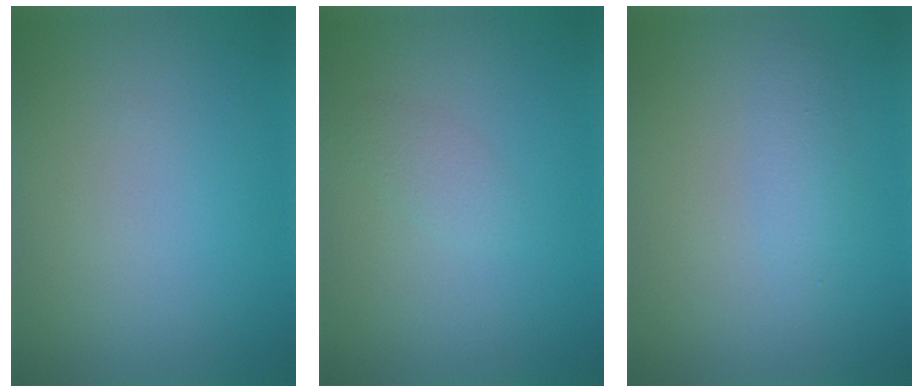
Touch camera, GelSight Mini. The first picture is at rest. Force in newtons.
{"total": 1.2, "press": 1.2, "slide": 0.0}
{"total": 1.4, "press": 1.4, "slide": 0.1}